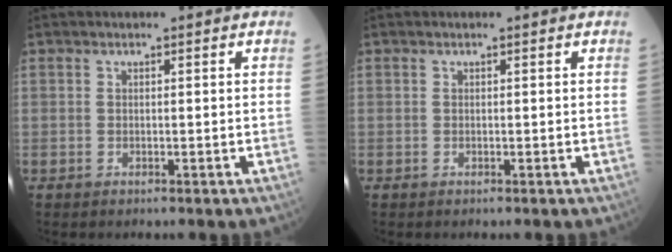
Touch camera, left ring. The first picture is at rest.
{"total": 0.0}